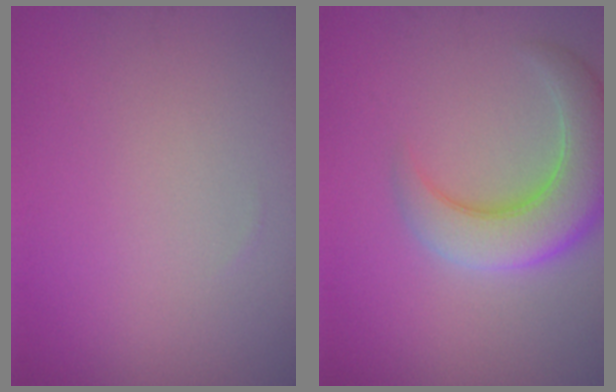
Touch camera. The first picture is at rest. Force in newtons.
{"total": 6.5, "press": 6.5, "slide": 0.3}